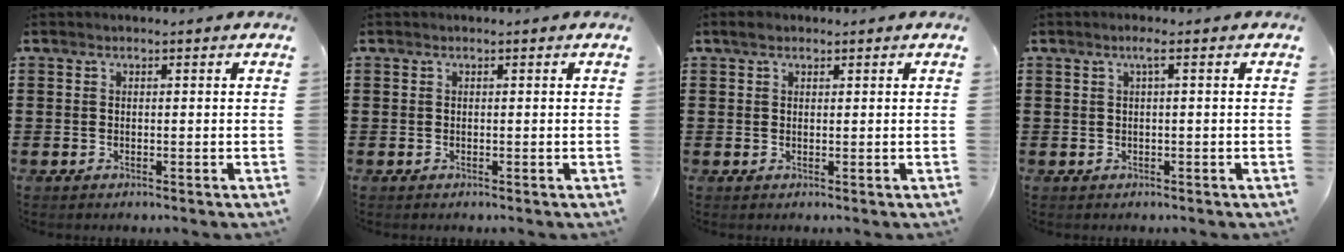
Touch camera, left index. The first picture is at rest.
{"total": 0.0}
{"total": 1.4, "force": [0.9, 0.8, 0.7], "torque": [-0.017, 0.005, 0.015]}
{"total": 1.7, "force": [0.4, 0.0, 1.6], "torque": [-0.032, 0.002, 0.005]}